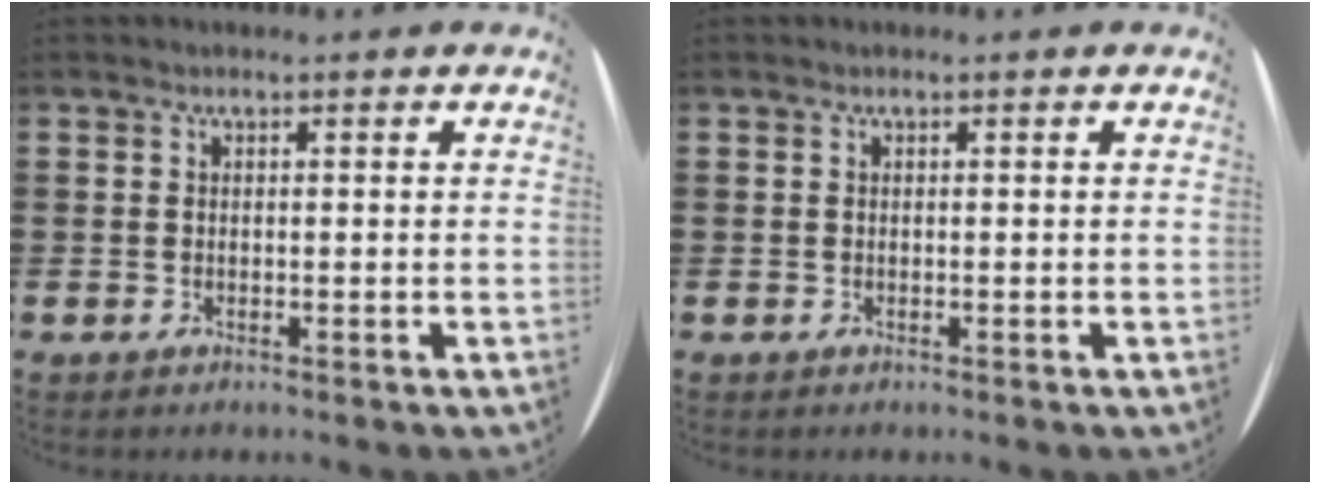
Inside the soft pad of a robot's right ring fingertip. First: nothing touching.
{"total": 0.0}